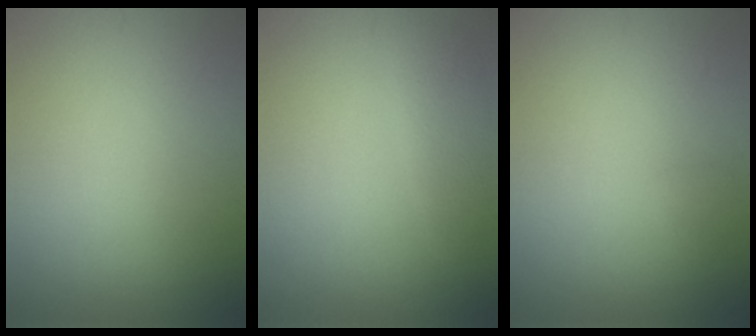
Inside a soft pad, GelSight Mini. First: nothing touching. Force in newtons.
{"total": 2.2, "press": 2.2, "slide": 0.1}
{"total": 0.6, "press": 0.6, "slide": 0.1}